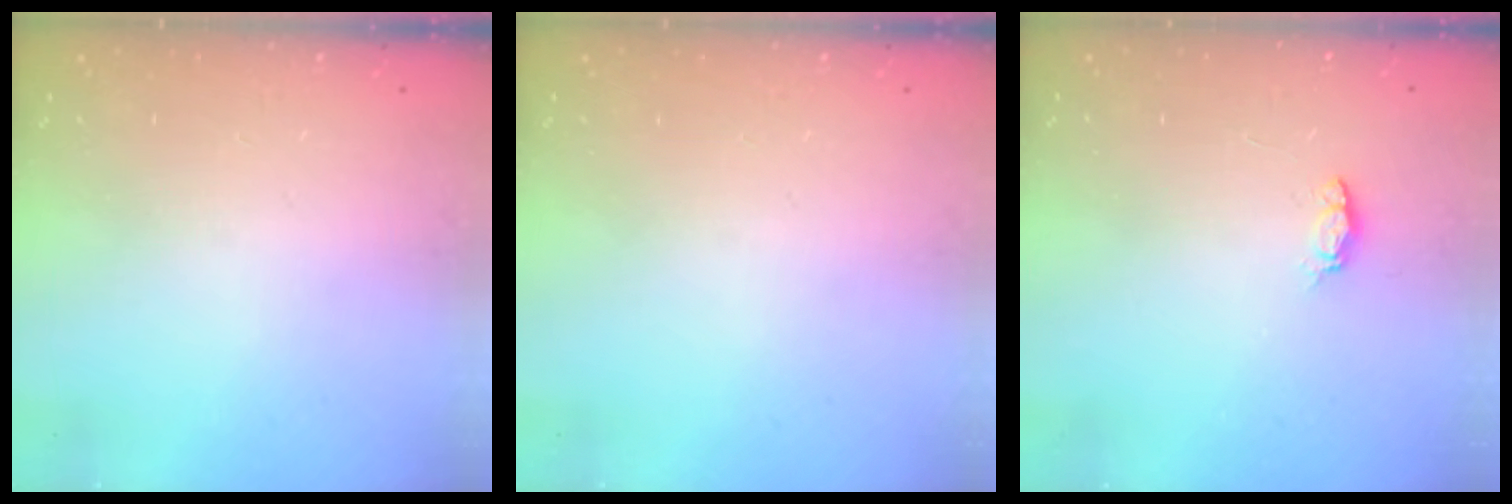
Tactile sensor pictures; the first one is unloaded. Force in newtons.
{"total": 0.0}
{"total": 2.5, "press": 2.5, "slide": 0.4}